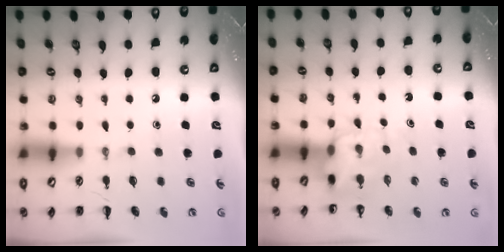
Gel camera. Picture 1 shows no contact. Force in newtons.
{"total": 5.3, "press": 5.3, "slide": 0.5}